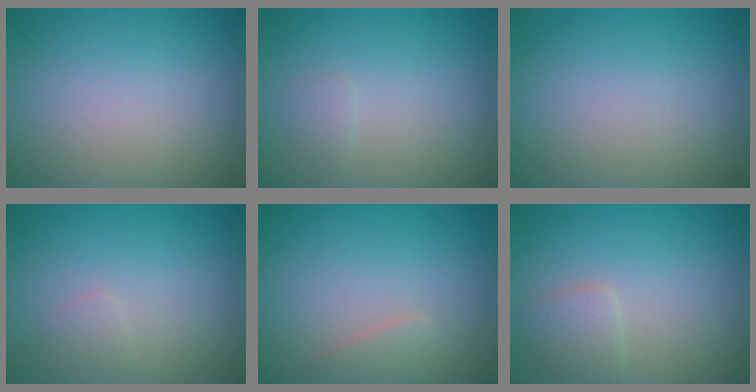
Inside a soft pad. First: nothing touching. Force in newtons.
{"total": 0.7, "press": 0.7, "slide": 0.0}
{"total": 0.0}
{"total": 0.8, "press": 0.8, "slide": 0.1}
{"total": 1.3, "press": 1.3, "slide": 0.0}
{"total": 1.8, "press": 1.8, "slide": 0.0}